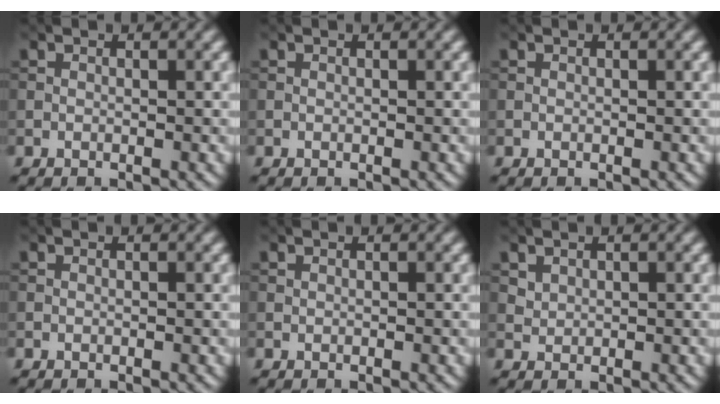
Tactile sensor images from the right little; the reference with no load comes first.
{"total": 0.0}
{"total": 0.0}
{"total": 0.0}
{"total": 0.0}
{"total": 1.1, "force": [0.7, 0.7, 0.3], "torque": [-0.009, -0.004, 0.020]}